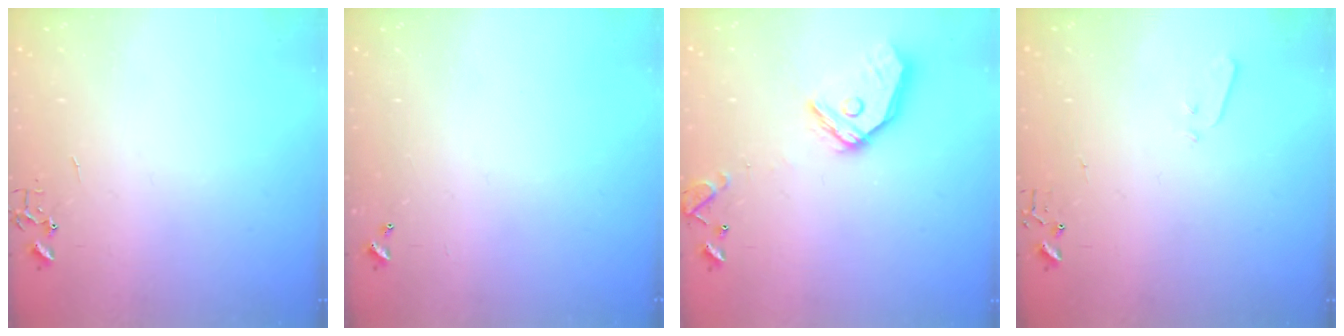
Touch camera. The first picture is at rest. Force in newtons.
{"total": 0.0}
{"total": 14.6, "press": 14.4, "slide": 1.8}
{"total": 3.3, "press": 3.3, "slide": 0.4}